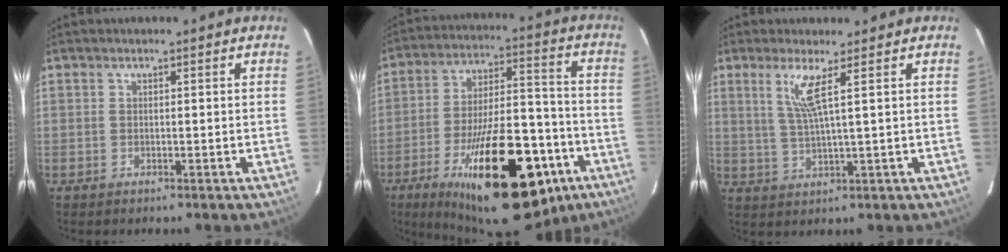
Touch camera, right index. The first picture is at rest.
{"total": 29.2, "force": [-15.7, 12.3, 21.4], "torque": [-0.347, -0.004, -0.220]}
{"total": 4.9, "force": [2.3, -0.7, 4.3], "torque": [-0.085, -0.009, 0.047]}